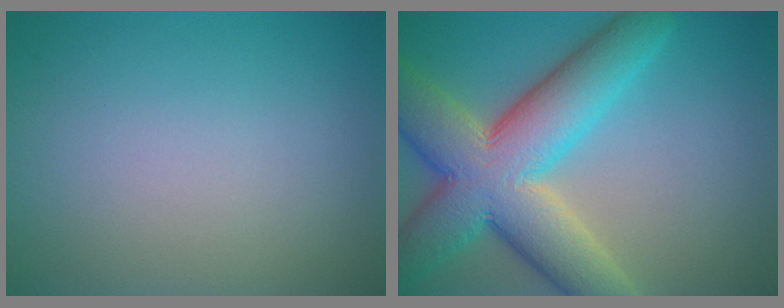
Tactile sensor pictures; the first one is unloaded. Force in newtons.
{"total": 11.9, "press": 11.8, "slide": 0.5}